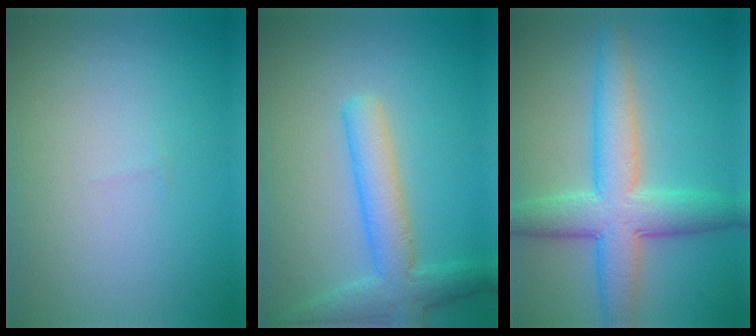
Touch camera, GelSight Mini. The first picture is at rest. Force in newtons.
{"total": 4.6, "press": 4.6, "slide": 0.2}
{"total": 7.1, "press": 7.1, "slide": 0.2}